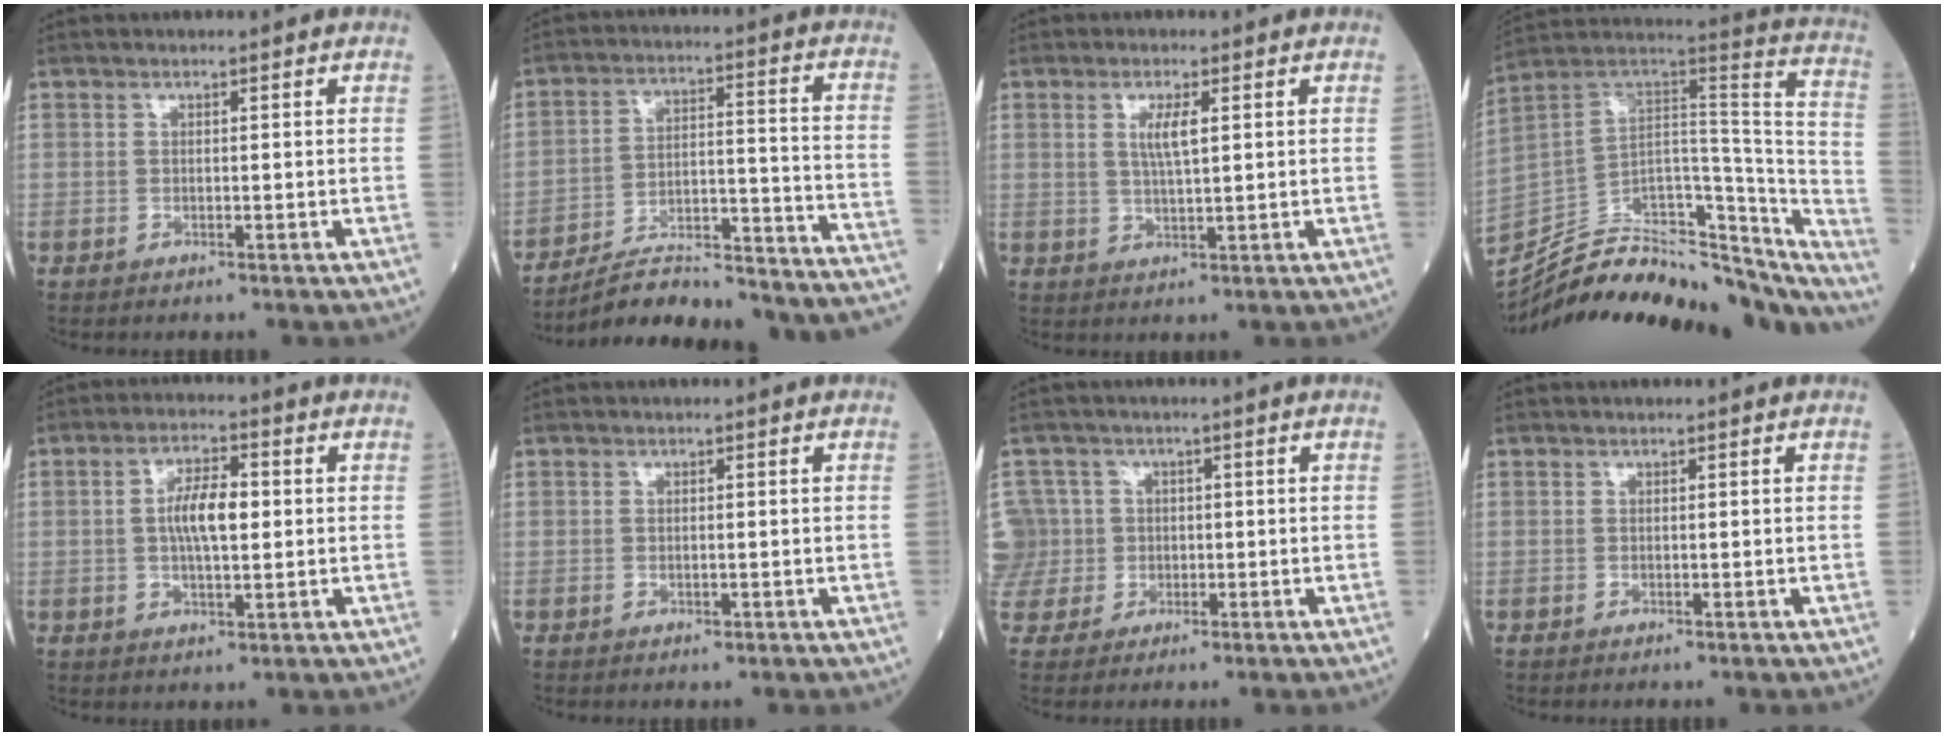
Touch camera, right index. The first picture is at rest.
{"total": 26.7, "force": [-25.0, 2.6, 9.1], "torque": [-0.072, 0.011, -0.346]}
{"total": 3.6, "force": [1.1, 0.5, 3.3], "torque": [-0.067, -0.001, 0.021]}
{"total": 35.9, "force": [-29.4, 11.8, 16.8], "torque": [-0.229, 0.000, -0.412]}
{"total": 6.6, "force": [0.5, 2.0, 6.2], "torque": [-0.119, 0.009, 0.007]}
{"total": 0.6, "force": [-0.2, 0.1, 0.6], "torque": [-0.013, -0.002, -0.001]}
{"total": 8.1, "force": [0.0, 8.1, 0.3], "torque": [-0.026, 0.042, 0.011]}
{"total": 0.0}